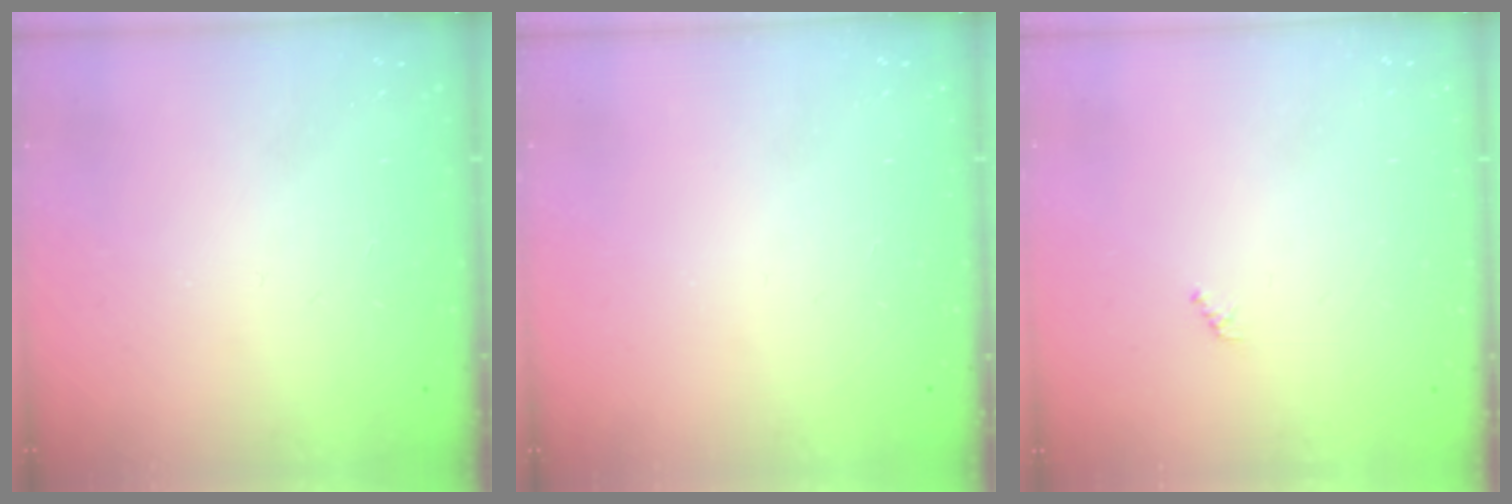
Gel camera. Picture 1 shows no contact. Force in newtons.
{"total": 0.0}
{"total": 0.7, "press": 0.7, "slide": 0.3}